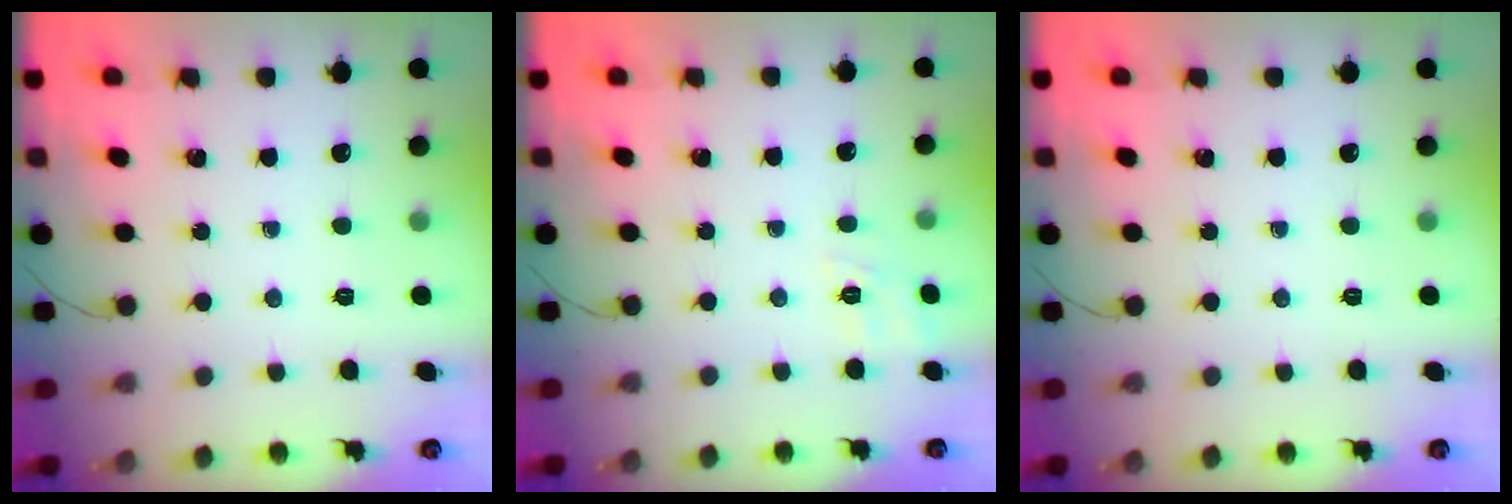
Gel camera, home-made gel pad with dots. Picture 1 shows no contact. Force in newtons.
{"total": 9.1, "press": 8.9, "slide": 2.2}
{"total": 0.0}